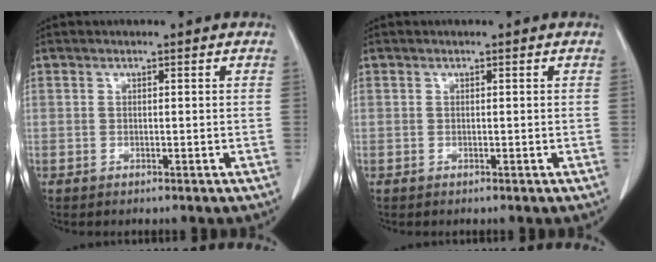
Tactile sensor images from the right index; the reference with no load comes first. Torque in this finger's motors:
{"motor_torque": [0.00, 0.00, 0.00, 0.00]}